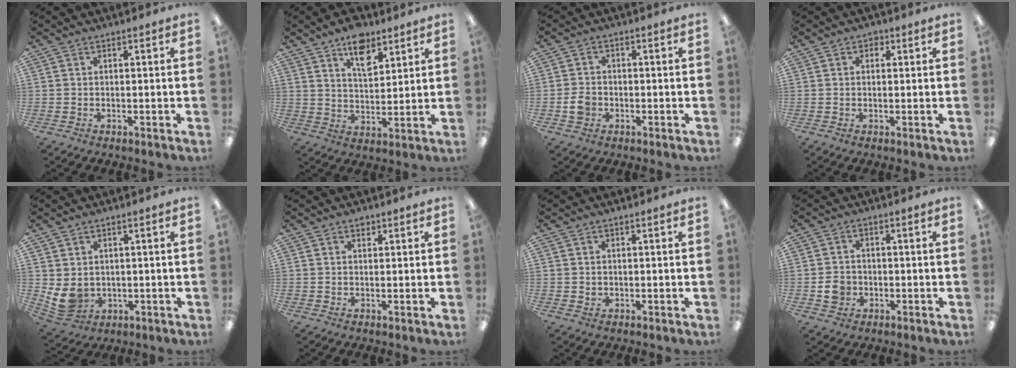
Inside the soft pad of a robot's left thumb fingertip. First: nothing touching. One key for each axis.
{"total": 9.4, "fx": 6.5, "fy": 4.8, "fz": 4.8, "tx": -0.063, "ty": -0.033, "tz": 0.112}
{"total": 3.8, "fx": -1.3, "fy": 3.1, "fz": 1.7, "tx": -0.034, "ty": 0.005, "tz": -0.024}
{"total": 1.5, "fx": 0.6, "fy": 1.2, "fz": 0.6, "tx": 0.003, "ty": -0.002, "tz": 0.006}
{"total": 5.9, "fx": 0.8, "fy": 5.0, "fz": 3.0, "tx": -0.075, "ty": -0.008, "tz": 0.017}
{"total": 1.2, "fx": 0.8, "fy": 0.8, "fz": 0.2, "tx": 0.004, "ty": -0.002, "tz": 0.014}
{"total": 0.8, "fx": 0.1, "fy": 0.7, "fz": -0.1, "tx": 0.001, "ty": 0.003, "tz": 0.001}
{"total": 4.2, "fx": -1.2, "fy": 3.8, "fz": 1.5, "tx": -0.015, "ty": 0.004, "tz": -0.019}